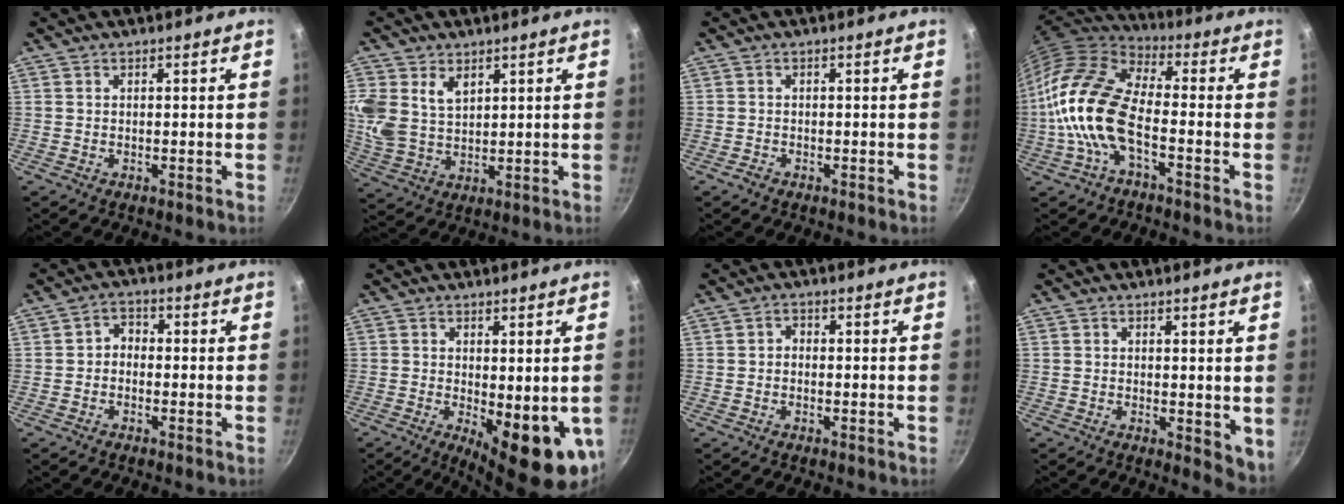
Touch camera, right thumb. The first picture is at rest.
{"total": 11.7, "force": [4.8, 8.2, 6.8], "torque": [-0.156, -0.005, 0.103]}
{"total": 1.2, "force": [-0.9, 0.7, 0.3], "torque": [-0.007, 0.009, -0.018]}
{"total": 16.2, "force": [-3.9, 7.8, 13.6], "torque": [-0.261, 0.035, -0.094]}
{"total": 2.8, "force": [-0.8, 2.3, 1.6], "torque": [-0.016, 0.013, -0.023]}
{"total": 12.4, "force": [-2.0, 4.6, 11.3], "torque": [-0.127, -0.016, -0.015]}
{"total": 1.4, "force": [-0.4, 1.2, 0.8], "torque": [-0.011, 0.009, -0.009]}
{"total": 4.7, "force": [0.6, 2.6, 3.8], "torque": [-0.044, -0.008, 0.009]}